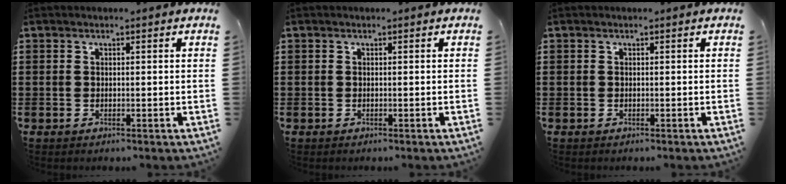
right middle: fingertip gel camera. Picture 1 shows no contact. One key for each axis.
{"total": 0.0}
{"total": 0.0}